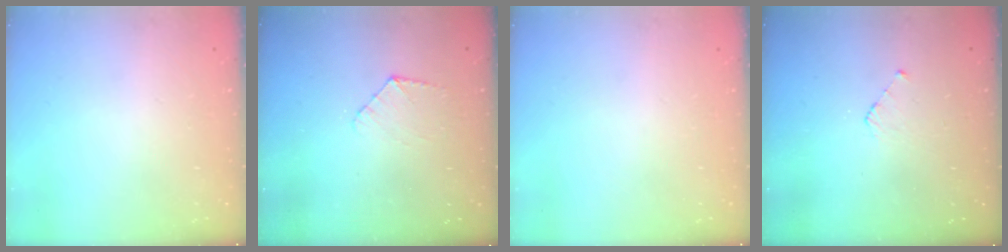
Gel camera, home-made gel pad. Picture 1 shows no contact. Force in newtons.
{"total": 5.3, "press": 5.2, "slide": 0.5}
{"total": 0.0}
{"total": 4.3, "press": 4.3, "slide": 0.3}